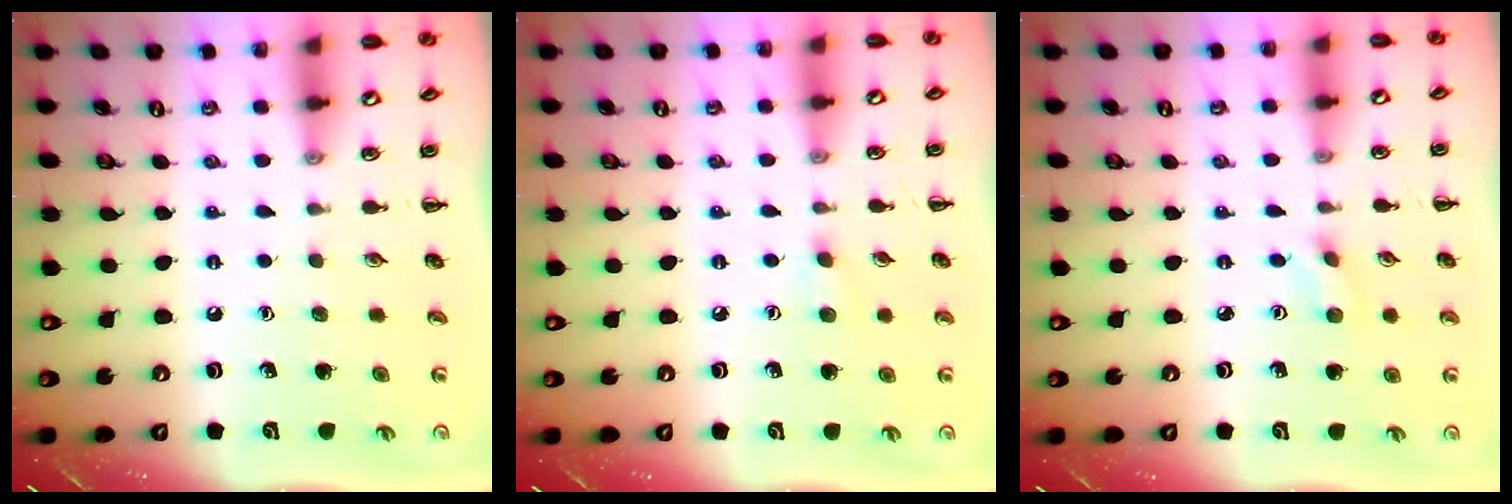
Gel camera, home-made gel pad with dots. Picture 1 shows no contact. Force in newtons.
{"total": 4.7, "press": 4.3, "slide": 1.7}
{"total": 1.7, "press": 1.6, "slide": 0.7}